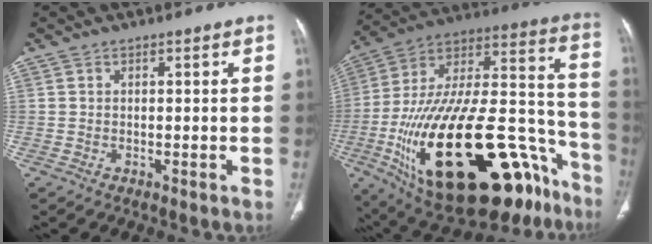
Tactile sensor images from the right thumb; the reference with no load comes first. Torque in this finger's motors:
{"motor_torque": [2.51, 2.50, 2.62, -0.15, 1.05]}